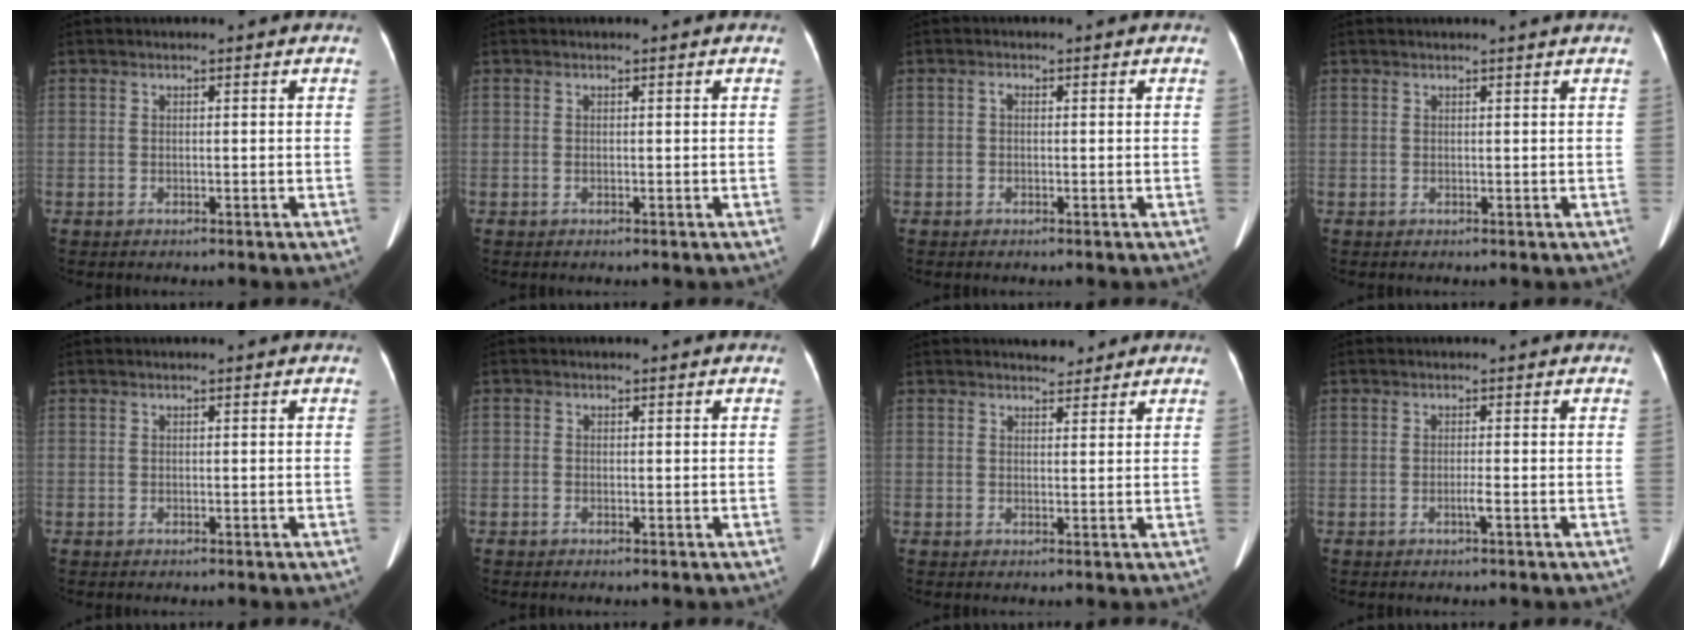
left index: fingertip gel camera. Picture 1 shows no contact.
{"total": 0.0}
{"total": 0.7, "force": [0.0, 0.5, 0.4], "torque": [-0.007, 0.004, -0.001]}
{"total": 1.1, "force": [1.1, -0.3, 0.3], "torque": [-0.014, -0.003, 0.017]}
{"total": 0.0}
{"total": 0.5, "force": [-0.5, 0.2, 0.0], "torque": [-0.004, -0.003, -0.011]}
{"total": 3.0, "force": [2.7, 1.0, 0.7], "torque": [-0.007, 0.003, 0.037]}
{"total": 1.0, "force": [-0.7, -0.3, 0.7], "torque": [-0.014, -0.005, -0.012]}